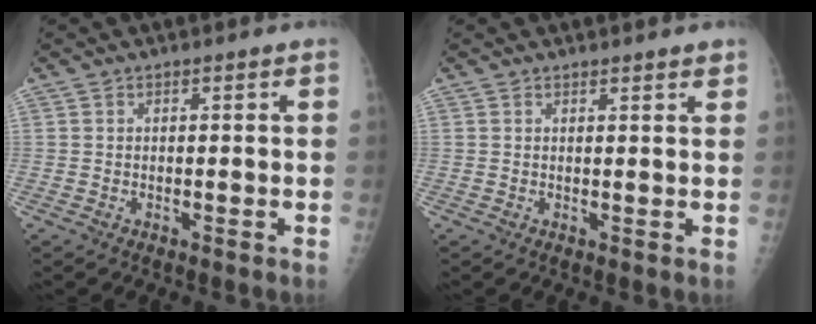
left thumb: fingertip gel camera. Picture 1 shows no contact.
{"total": 1.7, "force": [1.5, 0.0, 0.8], "torque": [-0.005, -0.006, 0.020]}